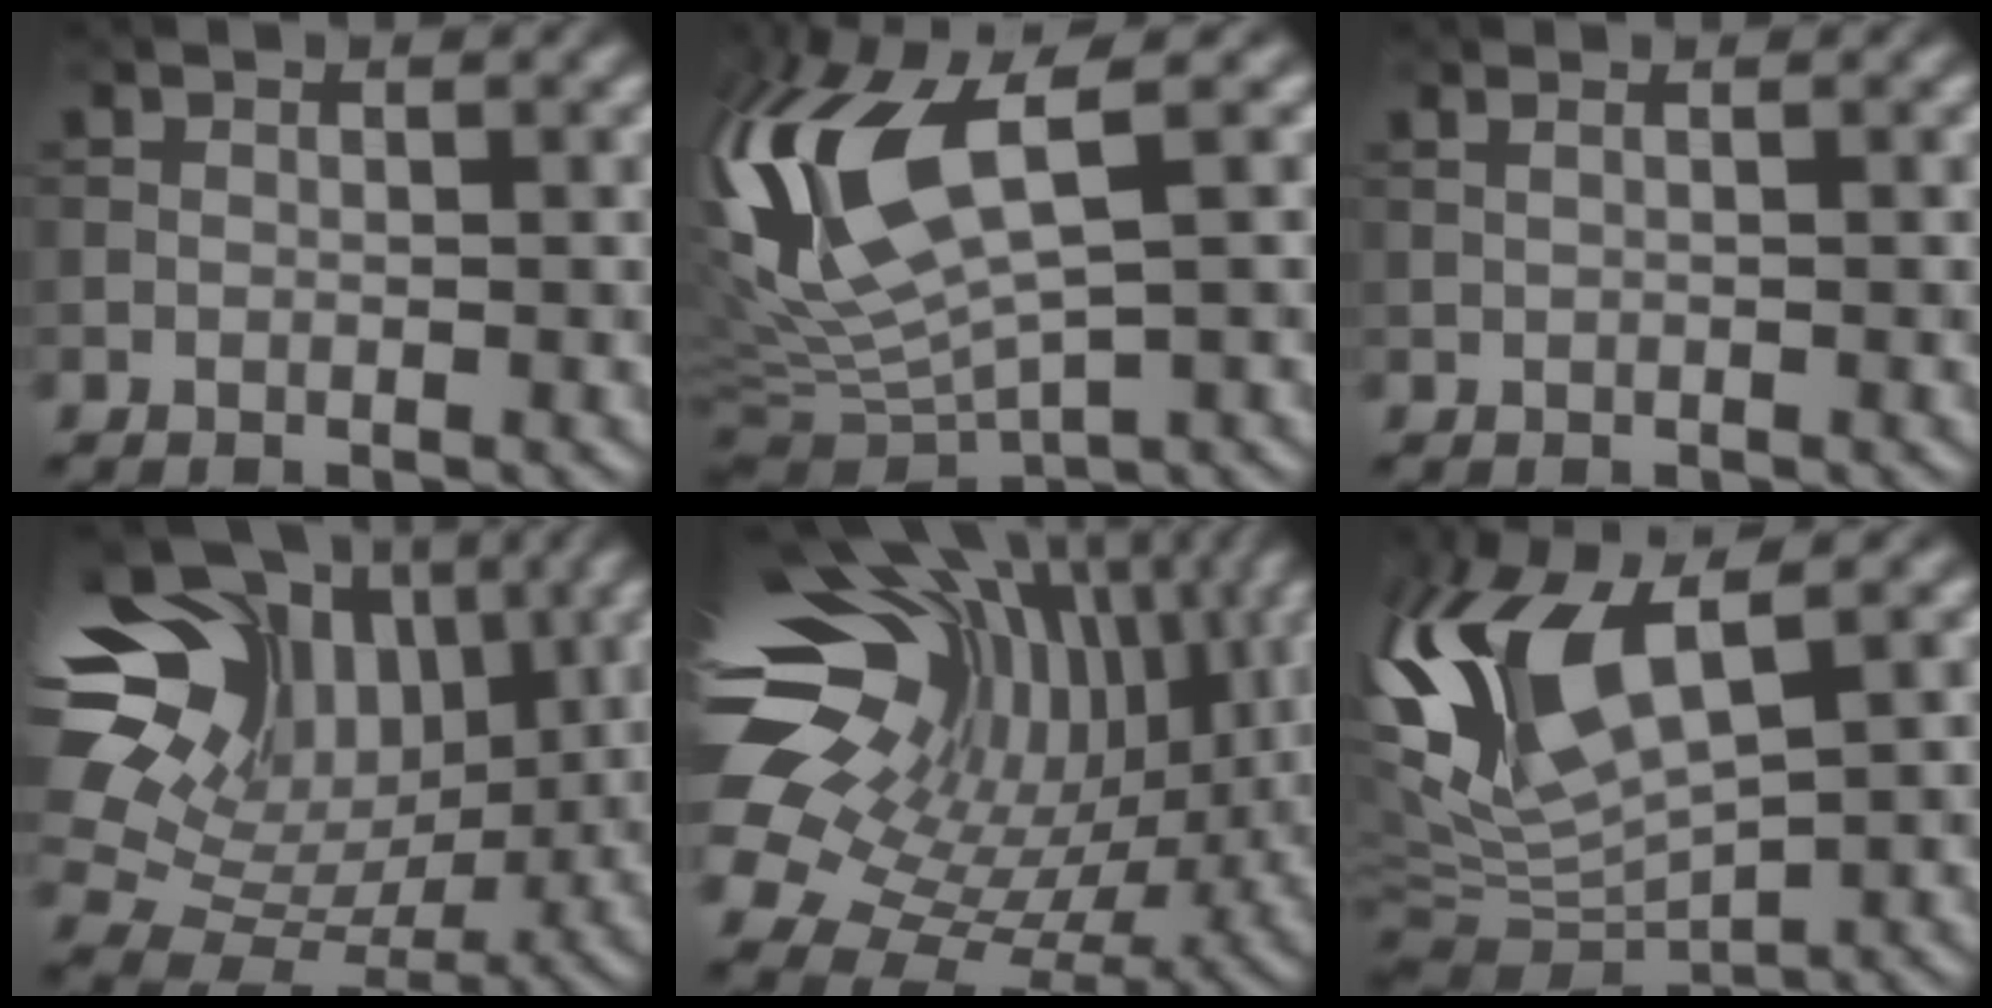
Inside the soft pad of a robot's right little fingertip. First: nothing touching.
{"total": 14.0, "force": [2.7, 5.4, 12.7], "torque": [-0.303, 0.006, 0.063]}
{"total": 1.9, "force": [1.0, 0.9, 1.3], "torque": [-0.010, 0.009, -0.009]}
{"total": 15.1, "force": [6.0, 10.5, 9.1], "torque": [-0.193, 0.045, 0.107]}
{"total": 17.6, "force": [6.4, 11.1, 12.1], "torque": [-0.230, 0.036, 0.128]}
{"total": 10.3, "force": [3.4, 4.0, 8.8], "torque": [-0.205, 0.004, 0.065]}